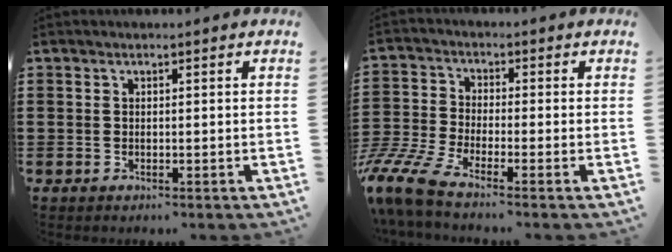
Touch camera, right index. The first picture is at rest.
{"total": 6.8, "force": [-5.6, 0.5, 3.9], "torque": [-0.115, -0.019, -0.117]}